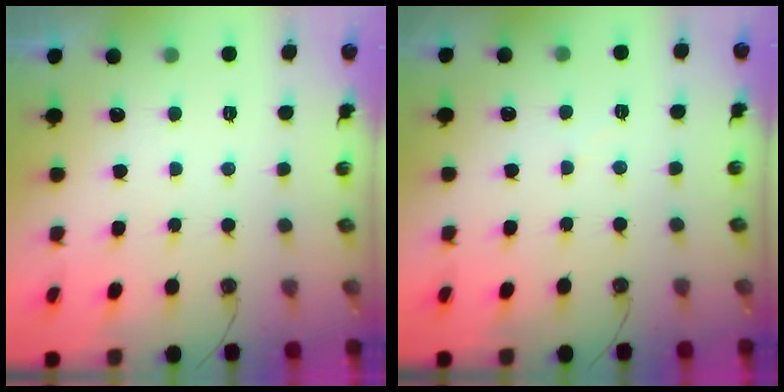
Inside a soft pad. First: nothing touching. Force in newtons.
{"total": 4.7, "press": 4.7, "slide": 0.6}